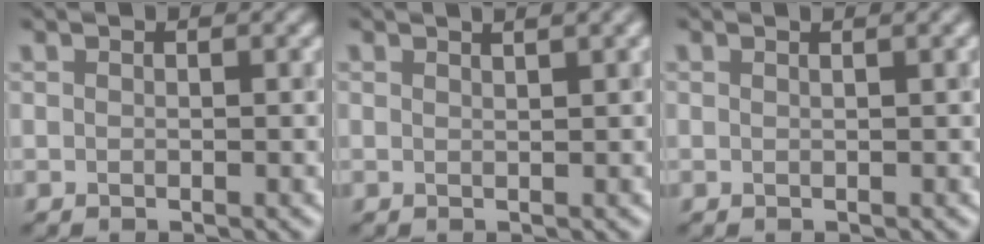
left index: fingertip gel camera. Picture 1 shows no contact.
{"total": 1.6, "force": [1.1, 0.3, 1.2], "torque": [-0.010, 0.002, 0.014]}
{"total": 0.7, "force": [0.3, 0.0, 0.6], "torque": [-0.008, 0.005, 0.002]}